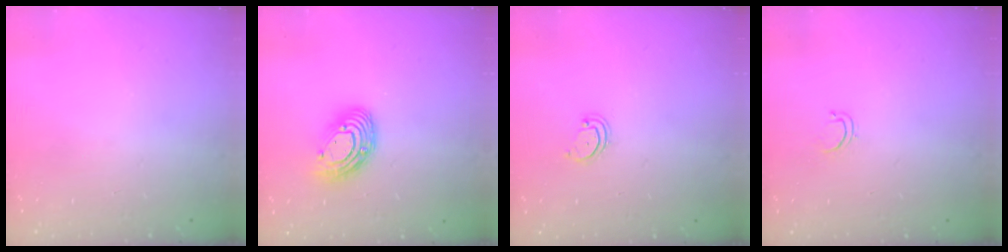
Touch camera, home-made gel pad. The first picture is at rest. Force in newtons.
{"total": 11.6, "press": 11.5, "slide": 1.1}
{"total": 2.5, "press": 2.5, "slide": 0.2}
{"total": 2.6, "press": 2.5, "slide": 0.4}